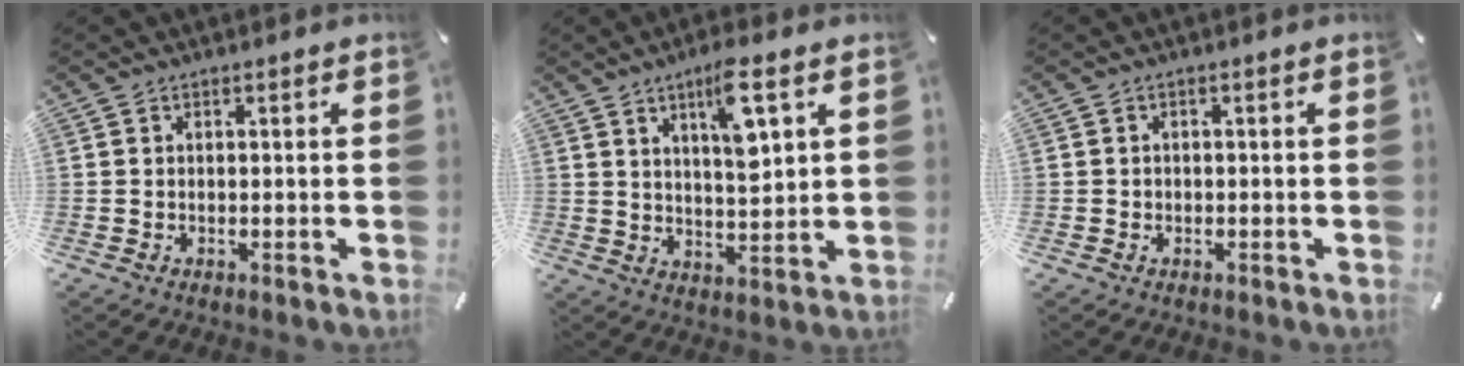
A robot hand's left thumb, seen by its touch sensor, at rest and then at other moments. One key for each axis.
{"total": 9.2, "fx": 4.9, "fy": 2.5, "fz": 7.4, "tx": -0.122, "ty": -0.023, "tz": 0.077}
{"total": 1.1, "fx": -0.4, "fy": 1.0, "fz": 0.2, "tx": -0.004, "ty": 0.005, "tz": -0.012}